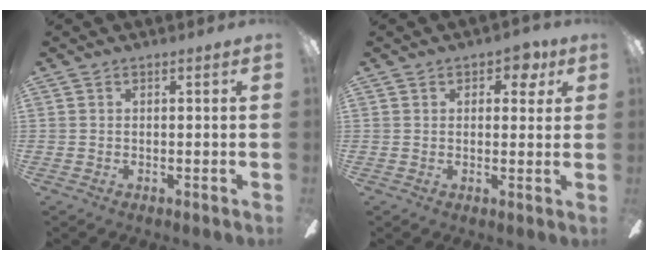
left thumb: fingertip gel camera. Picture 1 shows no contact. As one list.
[{"total": 4.6, "force": [2.3, 2.6, 3.0], "torque": [-0.030, 0.000, 0.034]}]